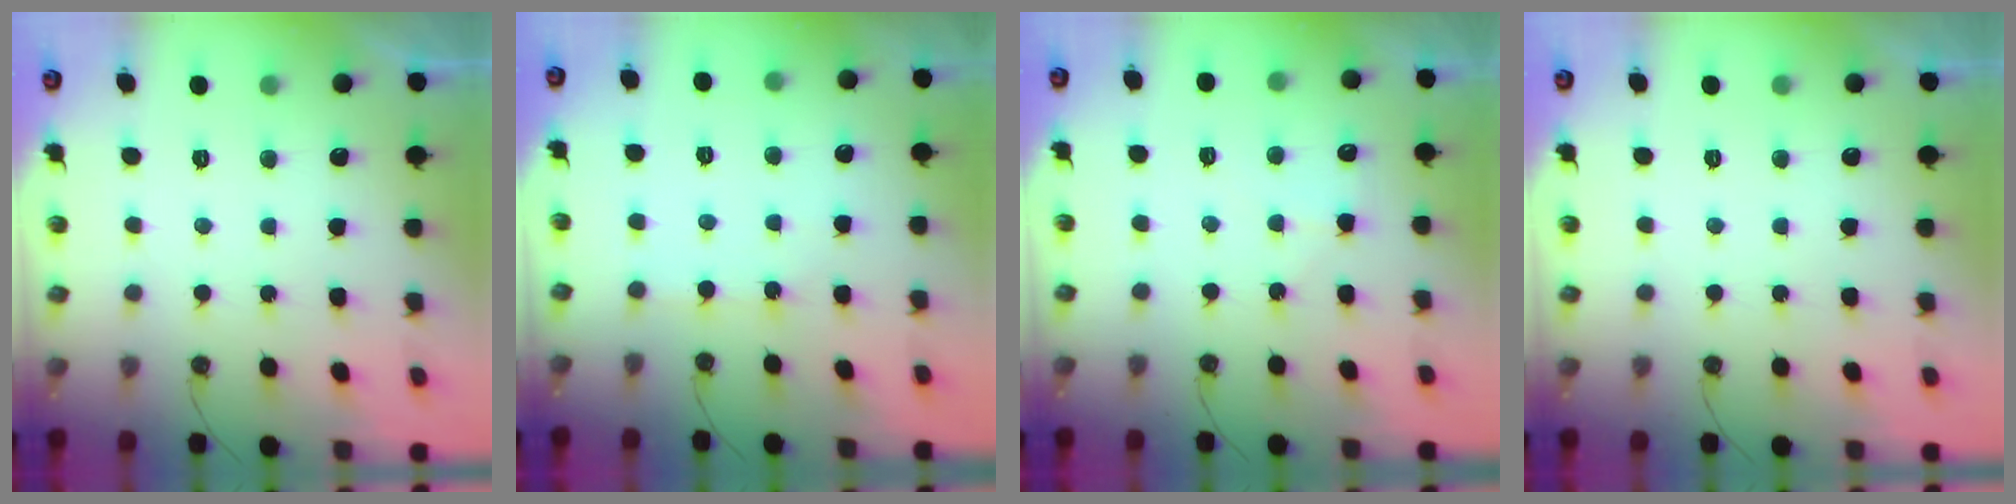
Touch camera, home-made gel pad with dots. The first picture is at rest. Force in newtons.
{"total": 2.0, "press": 2.0, "slide": 0.3}
{"total": 6.6, "press": 6.6, "slide": 0.8}
{"total": 0.0}